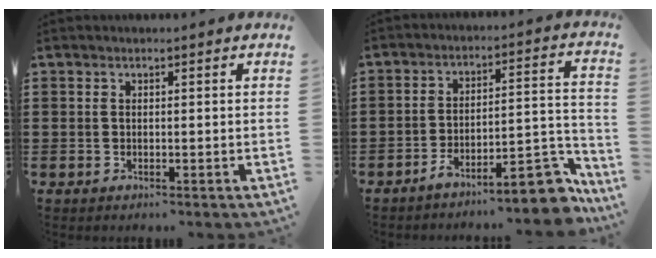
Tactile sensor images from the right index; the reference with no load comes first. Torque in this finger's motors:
{"motor_torque": [1.11, -1.03, 0.29, 0.14]}